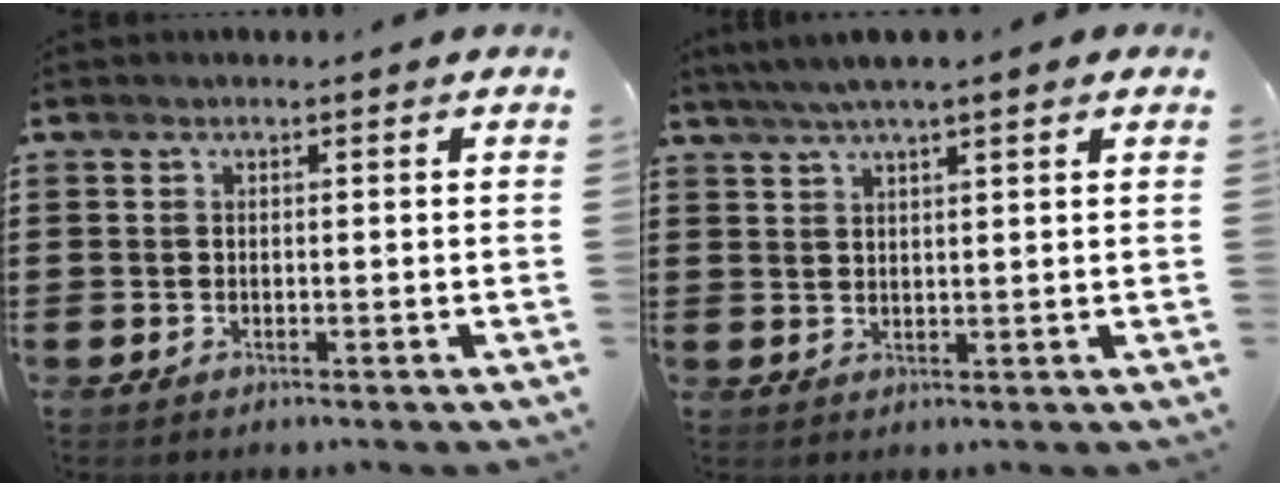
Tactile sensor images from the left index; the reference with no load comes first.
{"total": 3.9, "force": [3.0, 0.2, 2.6], "torque": [-0.056, 0.001, 0.053]}